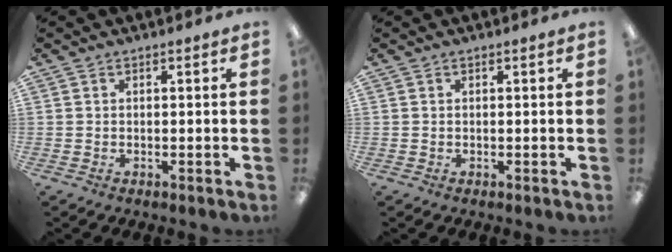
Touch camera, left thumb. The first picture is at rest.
{"total": 0.0}